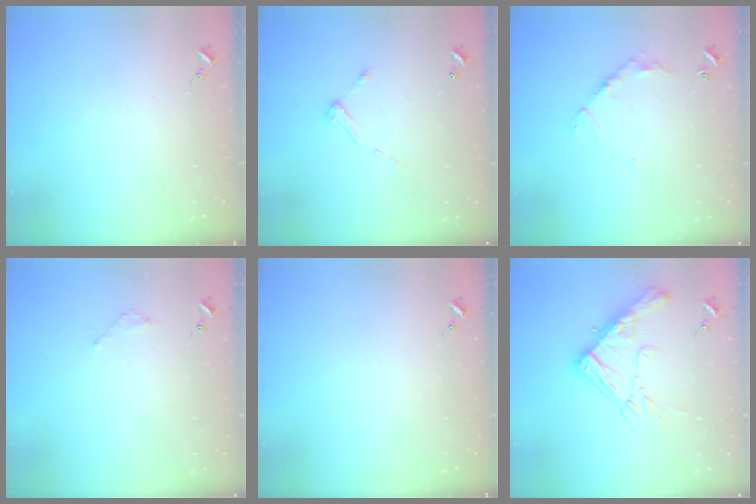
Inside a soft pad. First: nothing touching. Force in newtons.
{"total": 6.9, "press": 6.9, "slide": 0.5}
{"total": 8.1, "press": 8.1, "slide": 0.7}
{"total": 2.0, "press": 2.0, "slide": 0.3}
{"total": 0.0}
{"total": 17.3, "press": 17.2, "slide": 1.7}